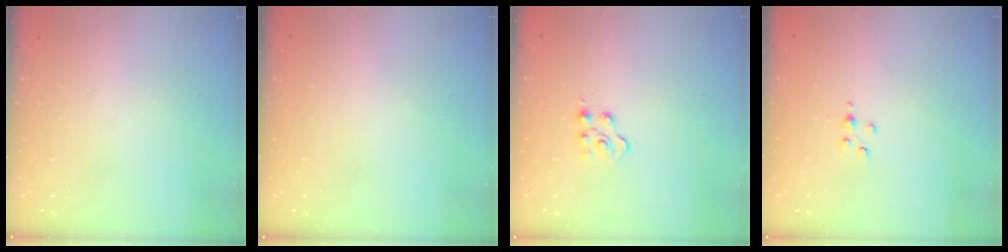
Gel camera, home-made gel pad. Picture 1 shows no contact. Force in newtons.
{"total": 0.0}
{"total": 4.8, "press": 4.8, "slide": 0.3}
{"total": 3.0, "press": 3.0, "slide": 0.3}